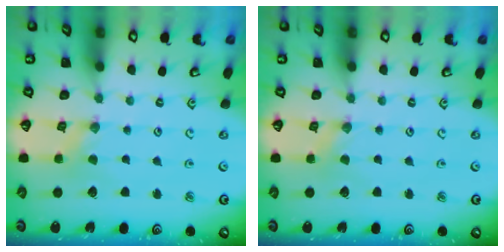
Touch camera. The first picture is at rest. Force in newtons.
{"total": 0.5, "press": 0.5, "slide": 0.1}